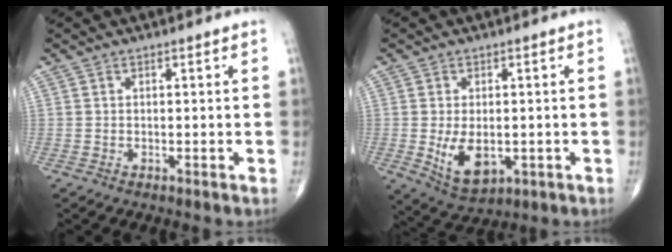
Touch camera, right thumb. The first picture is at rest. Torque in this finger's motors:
{"motor_torque": [-0.22, 0.80, 0.51, 0.35, 0.20]}